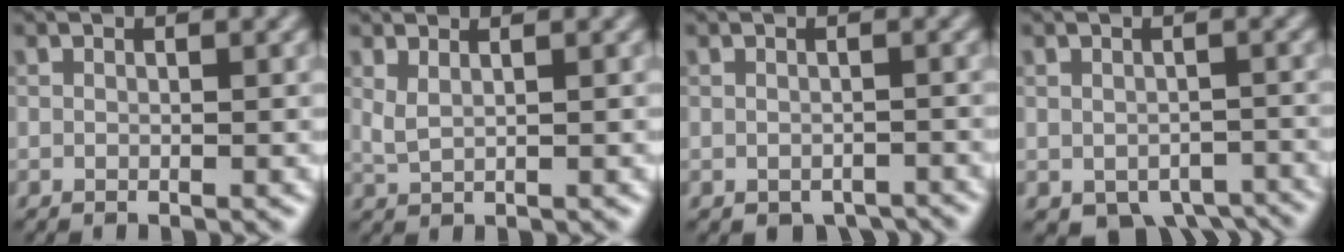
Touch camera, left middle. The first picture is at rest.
{"total": 1.6, "force": [1.0, 0.6, 1.1], "torque": [-0.022, -0.003, 0.019]}
{"total": 2.0, "force": [-1.5, 1.0, 0.8], "torque": [-0.011, -0.009, -0.018]}
{"total": 4.3, "force": [-2.7, 2.6, 2.2], "torque": [-0.021, -0.019, -0.029]}